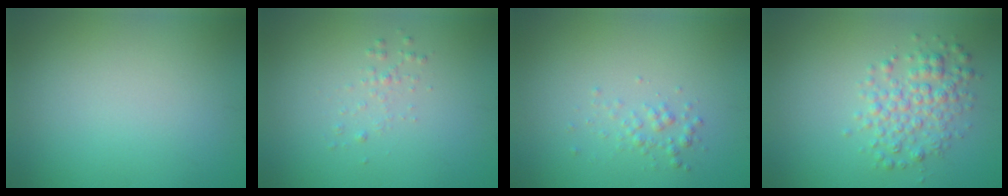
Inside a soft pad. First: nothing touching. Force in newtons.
{"total": 0.9, "press": 0.9, "slide": 0.0}
{"total": 1.2, "press": 1.2, "slide": 0.1}
{"total": 3.4, "press": 3.4, "slide": 0.1}